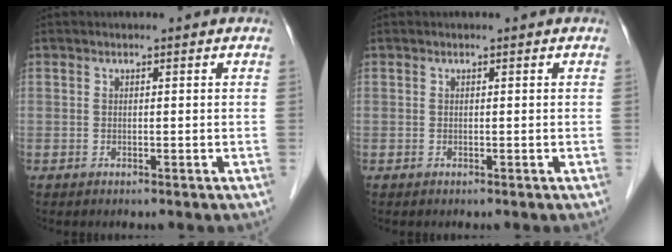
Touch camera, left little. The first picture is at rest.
{"total": 0.0}